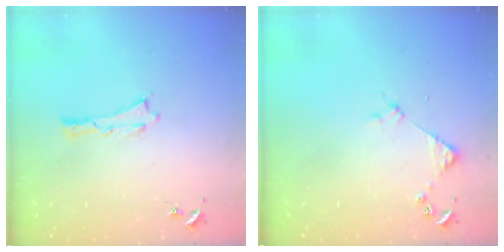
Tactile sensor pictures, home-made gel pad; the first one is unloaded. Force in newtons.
{"total": 3.7, "press": 3.7, "slide": 0.2}